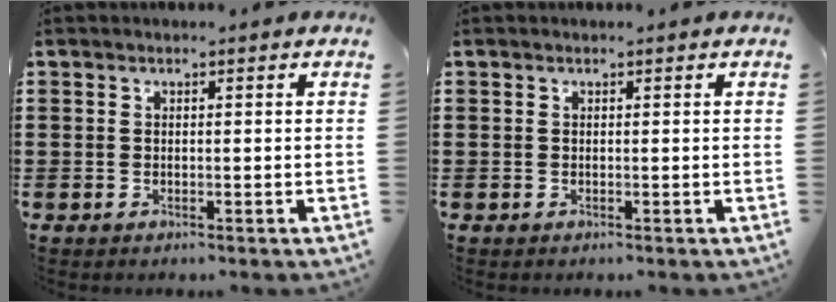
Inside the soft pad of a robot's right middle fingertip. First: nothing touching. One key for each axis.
{"total": 0.0}